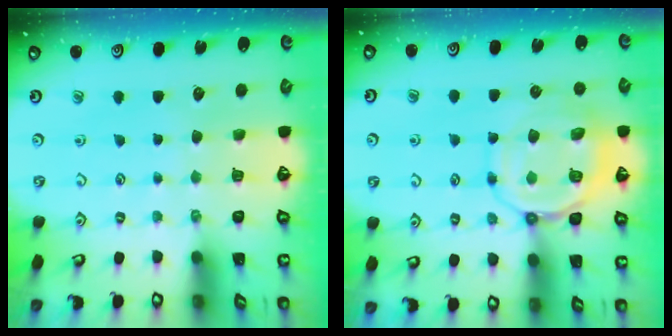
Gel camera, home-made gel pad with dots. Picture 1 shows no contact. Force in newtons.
{"total": 11.5, "press": 11.5, "slide": 1.2}